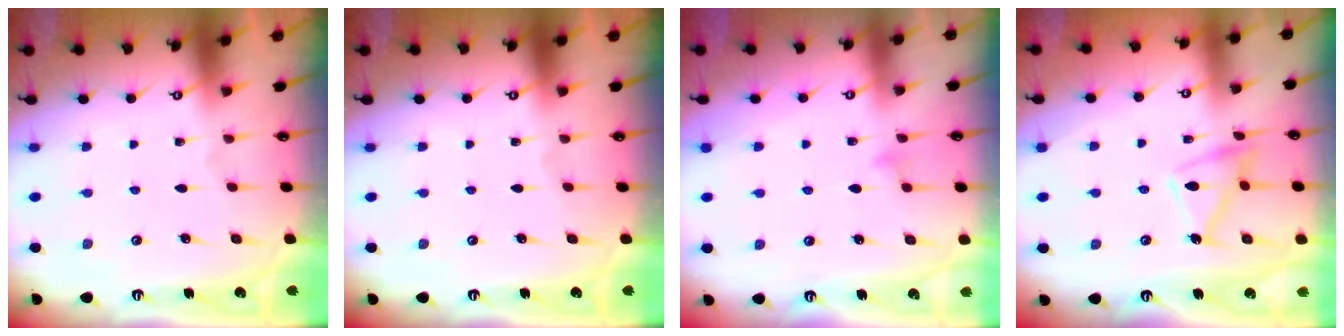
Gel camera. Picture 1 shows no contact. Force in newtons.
{"total": 0.0}
{"total": 4.9, "press": 4.9, "slide": 0.6}
{"total": 12.7, "press": 12.7, "slide": 0.9}